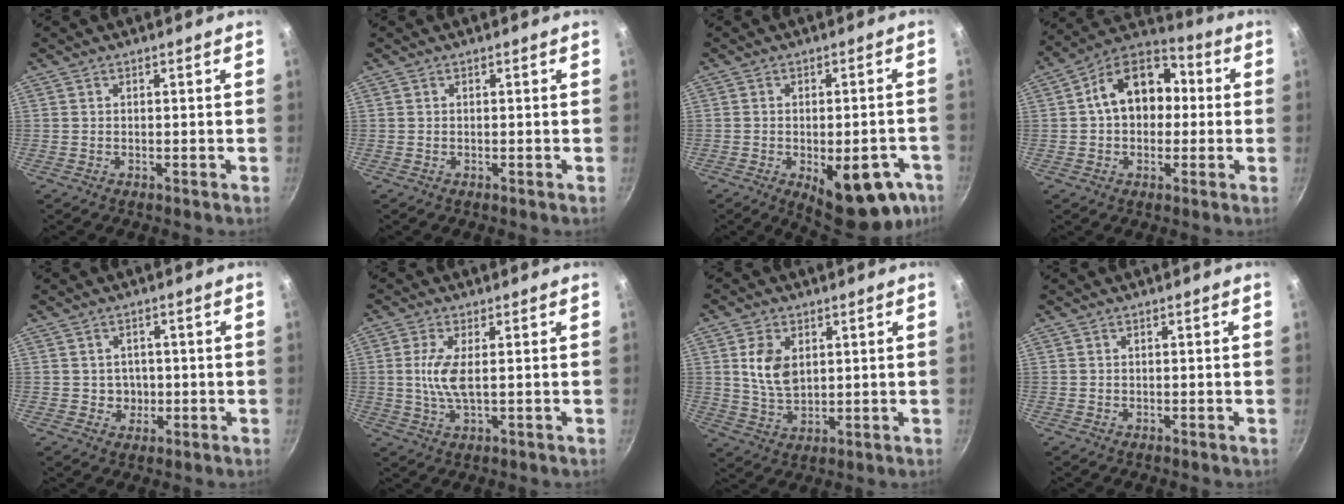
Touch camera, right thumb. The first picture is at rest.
{"total": 0.0}
{"total": 17.2, "force": [-6.8, 7.7, 13.8], "torque": [-0.125, 0.008, -0.079]}
{"total": 14.9, "force": [1.3, 10.8, 10.2], "torque": [-0.117, 0.038, 0.001]}
{"total": 3.3, "force": [-0.2, 3.2, 1.1], "torque": [0.003, 0.002, -0.001]}
{"total": 5.9, "force": [0.6, 1.9, 5.6], "torque": [-0.125, -0.002, 0.011]}
{"total": 7.8, "force": [2.1, 5.1, 5.6], "torque": [-0.093, -0.016, 0.045]}
{"total": 0.0}